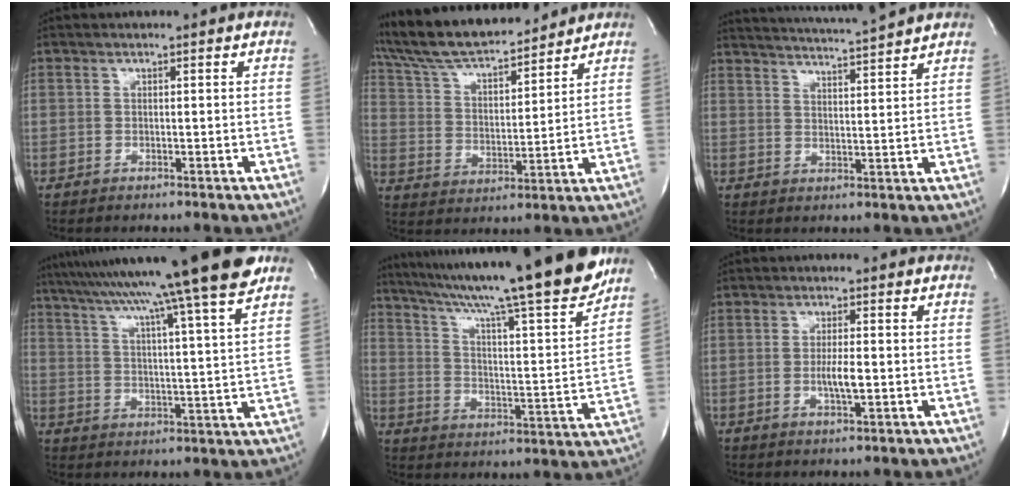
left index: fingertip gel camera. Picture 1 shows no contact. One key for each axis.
{"total": 16.6, "fx": 15.0, "fy": 2.9, "fz": 6.5, "tx": -0.122, "ty": 0.020, "tz": 0.263}
{"total": 11.6, "fx": 10.8, "fy": -1.2, "fz": 3.9, "tx": -0.076, "ty": 0.001, "tz": 0.156}
{"total": 22.3, "fx": 18.2, "fy": -1.8, "fz": 12.7, "tx": -0.216, "ty": -0.007, "tz": 0.258}
{"total": 24.4, "fx": 20.6, "fy": -0.1, "fz": 13.1, "tx": -0.221, "ty": -0.035, "tz": 0.297}
{"total": 3.3, "fx": -0.7, "fy": 0.3, "fz": 3.2, "tx": -0.063, "ty": -0.006, "tz": -0.013}